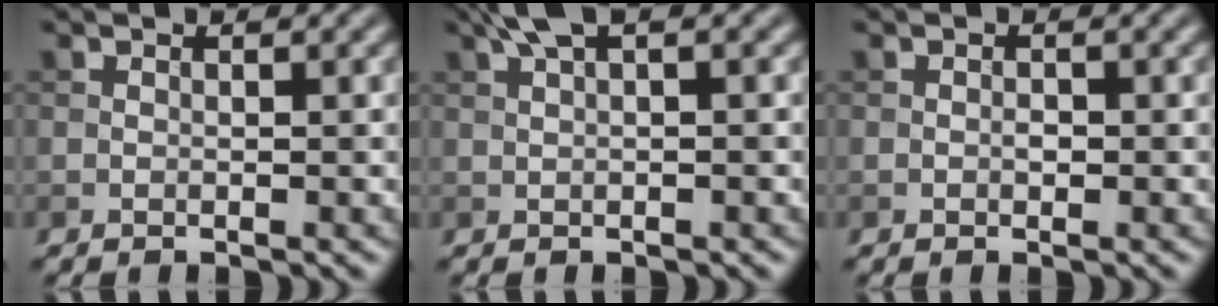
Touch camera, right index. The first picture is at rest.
{"total": 2.8, "force": [1.4, 0.7, 2.3], "torque": [-0.048, 0.012, 0.027]}
{"total": 0.6, "force": [-0.2, 0.4, 0.4], "torque": [-0.006, 0.000, -0.004]}